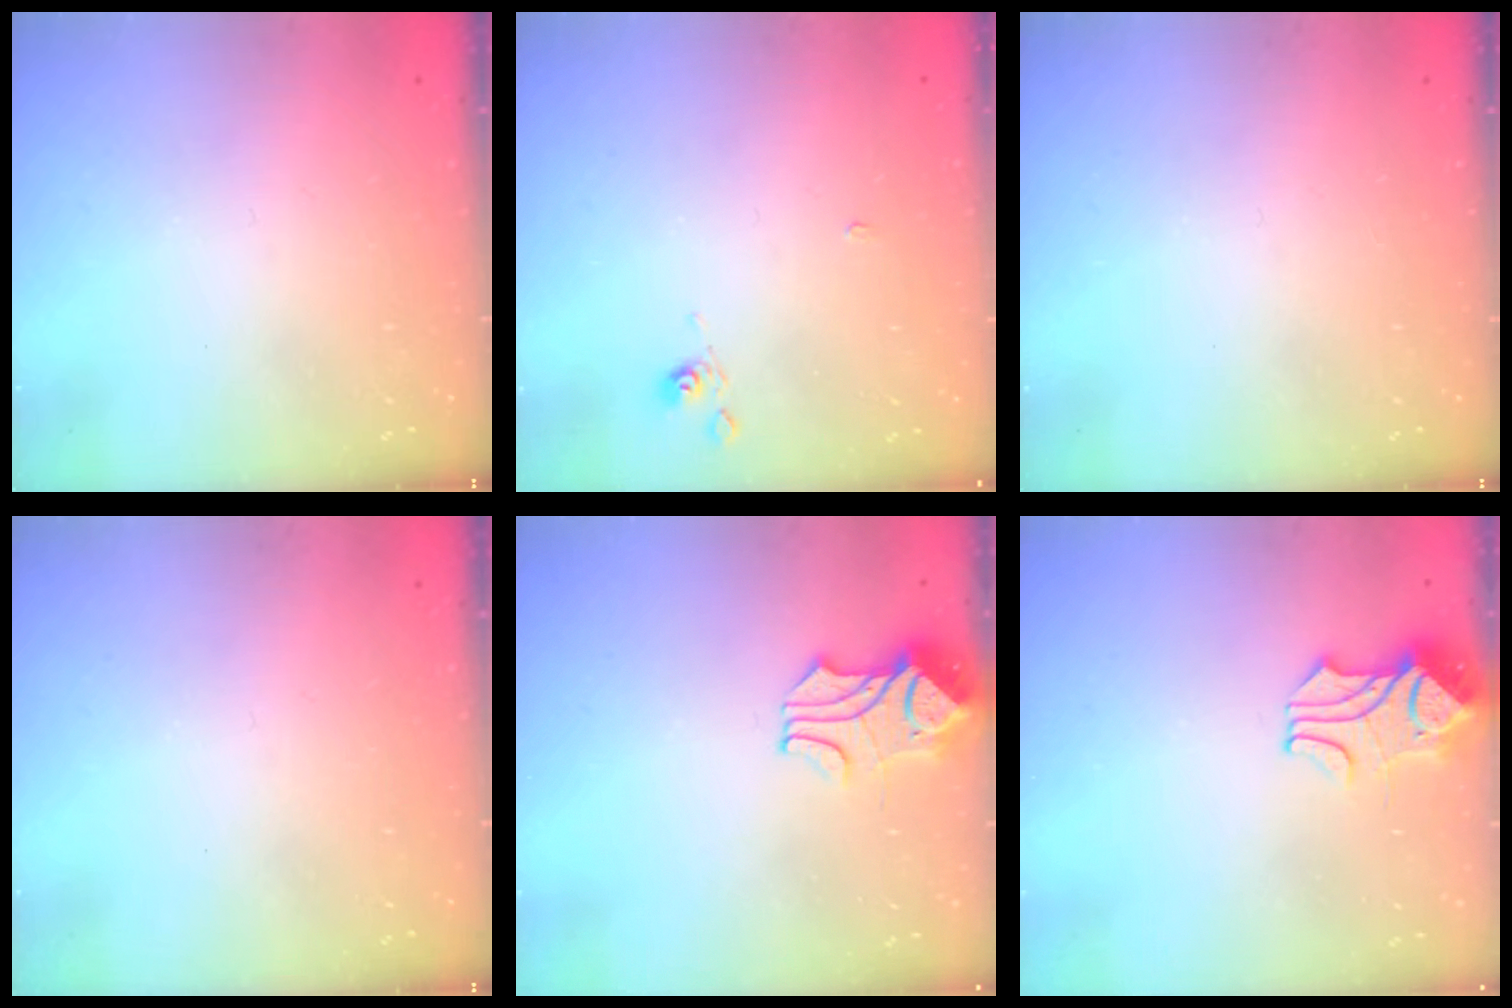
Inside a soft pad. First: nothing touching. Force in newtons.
{"total": 4.0, "press": 4.0, "slide": 0.4}
{"total": 0.0}
{"total": 0.0}
{"total": 1.7, "press": 1.4, "slide": 1.0}
{"total": 1.7, "press": 1.3, "slide": 1.1}